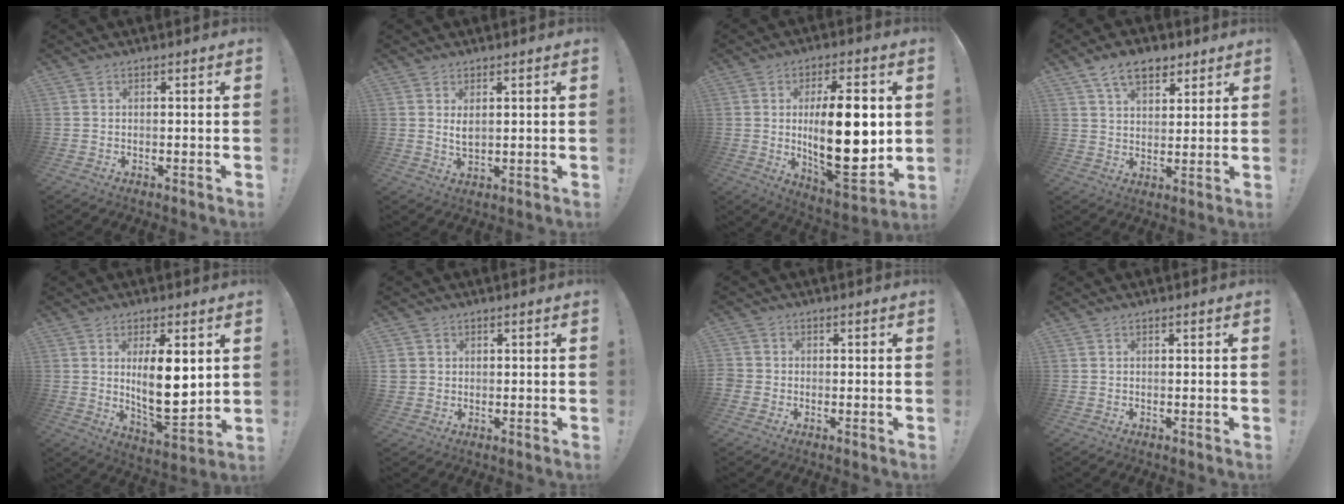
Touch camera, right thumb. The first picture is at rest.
{"total": 3.1, "force": [1.2, 1.5, 2.4], "torque": [-0.032, -0.007, 0.019]}
{"total": 22.6, "force": [1.1, 8.9, 20.8], "torque": [-0.341, -0.017, 0.017]}
{"total": 10.0, "force": [6.2, 5.7, 5.4], "torque": [-0.086, -0.017, 0.117]}
{"total": 13.0, "force": [2.9, 4.8, 11.8], "torque": [-0.201, -0.029, 0.044]}
{"total": 3.1, "force": [1.0, 2.9, 0.5], "torque": [-0.013, 0.002, 0.021]}
{"total": 2.5, "force": [-0.7, 2.3, 0.8], "torque": [-0.014, 0.008, -0.011]}
{"total": 0.0}